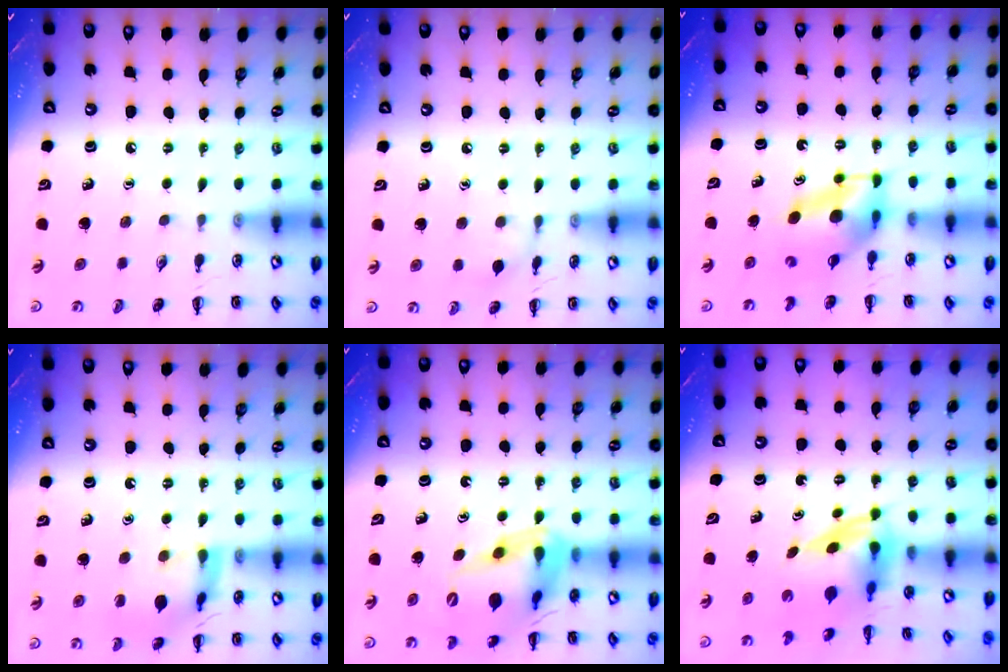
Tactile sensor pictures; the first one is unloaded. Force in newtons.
{"total": 5.3, "press": 5.0, "slide": 1.8}
{"total": 5.5, "press": 5.4, "slide": 1.1}
{"total": 12.8, "press": 12.7, "slide": 1.2}
{"total": 17.9, "press": 17.2, "slide": 4.7}
{"total": 3.7, "press": 3.6, "slide": 1.0}